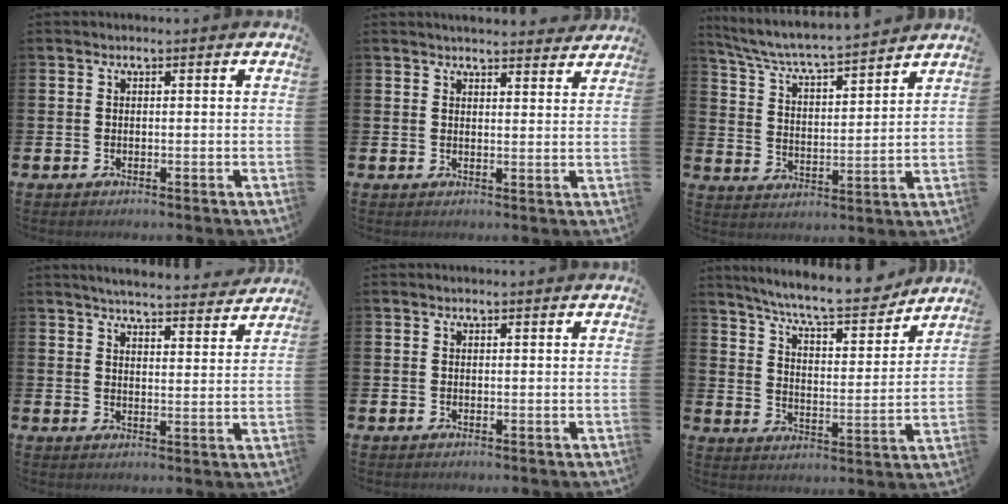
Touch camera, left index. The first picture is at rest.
{"total": 3.7, "force": [3.6, 0.3, 0.2], "torque": [0.000, -0.022, 0.064]}
{"total": 6.1, "force": [5.9, 0.0, 1.7], "torque": [-0.063, -0.050, 0.096]}
{"total": 5.2, "force": [5.1, 0.1, 0.6], "torque": [-0.016, -0.039, 0.088]}
{"total": 0.0}
{"total": 9.4, "force": [8.7, 1.0, 3.3], "torque": [-0.084, -0.058, 0.149]}